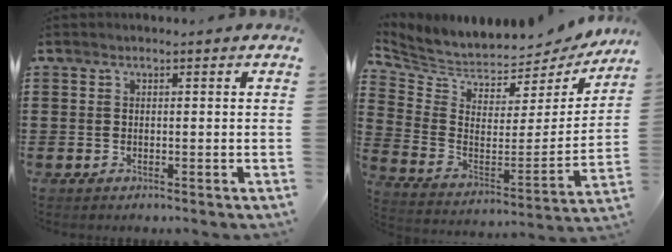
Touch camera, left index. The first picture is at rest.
{"total": 4.3, "force": [4.0, 1.5, 0.5], "torque": [-0.039, -0.051, 0.068]}